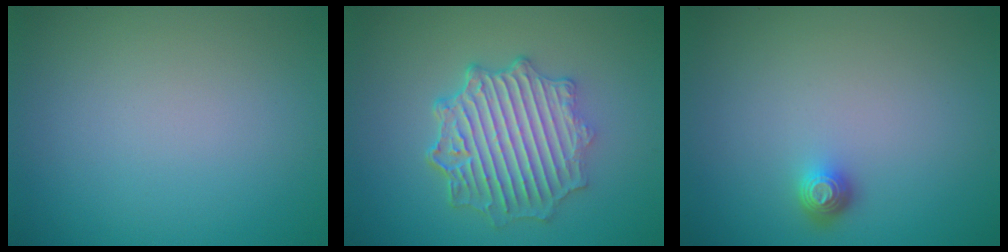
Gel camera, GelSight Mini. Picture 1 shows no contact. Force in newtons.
{"total": 6.4, "press": 5.3, "slide": 3.5}
{"total": 1.4, "press": 1.1, "slide": 0.9}